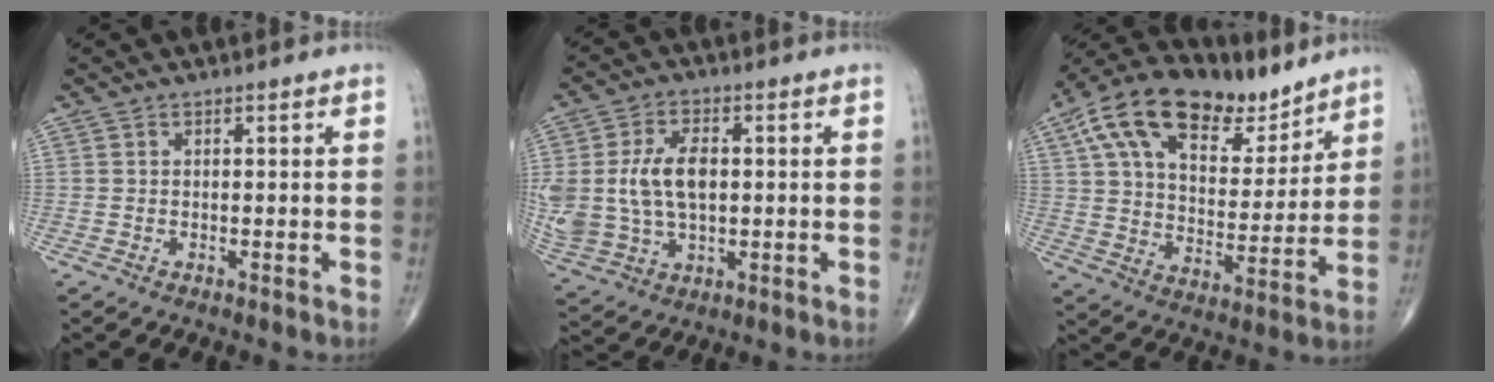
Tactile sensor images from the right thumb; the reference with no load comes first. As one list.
[{"total": 14.8, "force": [1.1, 9.3, 11.5], "torque": [-0.240, 0.003, 0.032]}, {"total": 22.1, "force": [13.2, 11.6, 13.4], "torque": [-0.201, -0.024, 0.232]}]